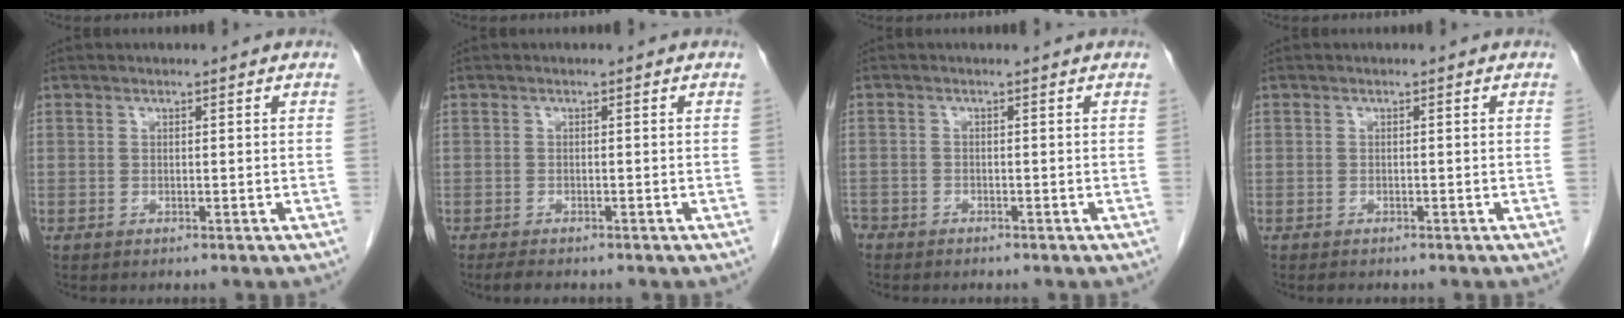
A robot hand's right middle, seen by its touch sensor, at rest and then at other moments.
{"total": 2.4, "force": [-1.9, 0.6, 1.2], "torque": [-0.026, -0.007, -0.026]}
{"total": 3.1, "force": [-2.4, 1.7, 1.0], "torque": [-0.015, 0.000, -0.037]}
{"total": 1.2, "force": [-1.0, 0.4, 0.4], "torque": [-0.012, -0.003, -0.011]}